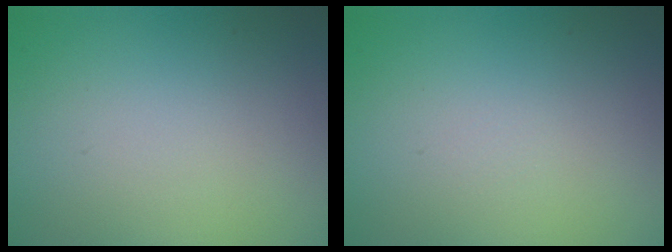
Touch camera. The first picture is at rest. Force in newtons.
{"total": 0.0}